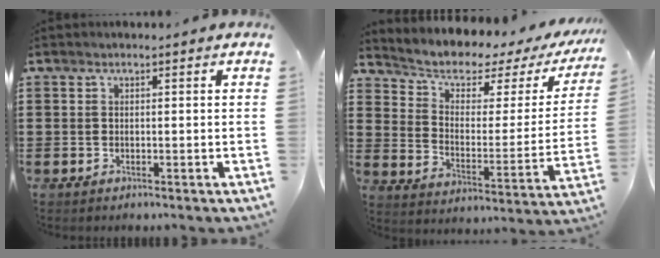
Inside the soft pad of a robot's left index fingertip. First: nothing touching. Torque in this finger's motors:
{"motor_torque": [1.25, -0.89, 0.33, 0.05]}